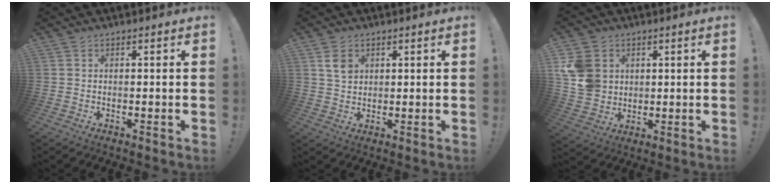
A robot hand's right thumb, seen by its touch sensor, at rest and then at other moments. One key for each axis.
{"total": 5.2, "fx": 2.2, "fy": 4.0, "fz": 2.5, "tx": -0.026, "ty": -0.004, "tz": 0.039}
{"total": 10.9, "fx": 3.1, "fy": 9.4, "fz": 4.5, "tx": -0.095, "ty": -0.008, "tz": 0.068}